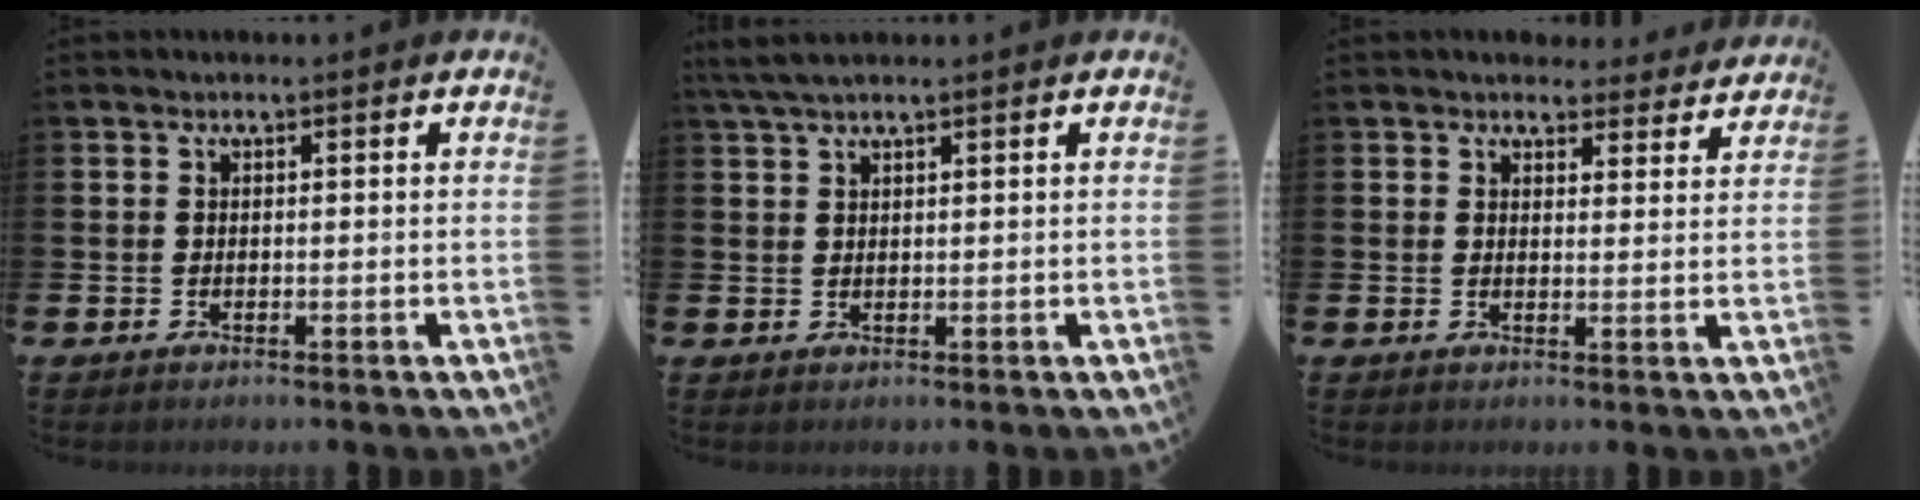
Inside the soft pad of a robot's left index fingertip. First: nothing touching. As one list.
[{"total": 2.6, "force": [2.1, 0.4, 1.5], "torque": [-0.035, 0.003, 0.038]}, {"total": 3.7, "force": [3.4, 1.4, -0.2], "torque": [0.014, -0.025, 0.057]}]